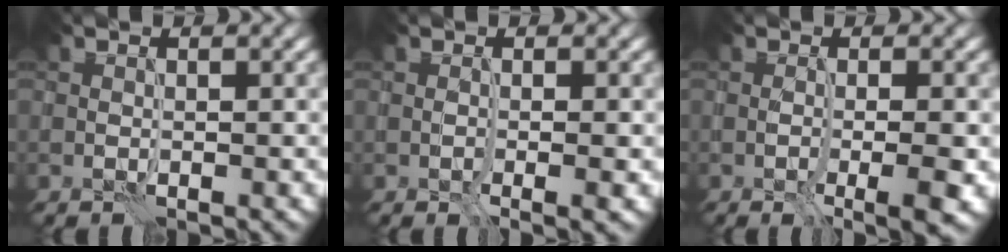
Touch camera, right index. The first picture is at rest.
{"total": 1.4, "force": [-0.3, 0.1, 1.4], "torque": [-0.018, -0.001, -0.004]}
{"total": 3.4, "force": [-0.9, 0.5, 3.2], "torque": [-0.045, -0.005, -0.011]}